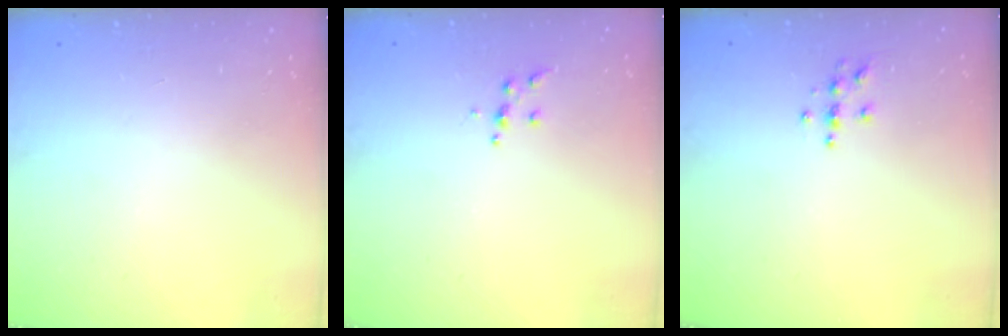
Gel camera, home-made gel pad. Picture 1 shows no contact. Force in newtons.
{"total": 4.8, "press": 4.8, "slide": 0.6}
{"total": 3.7, "press": 3.7, "slide": 0.4}